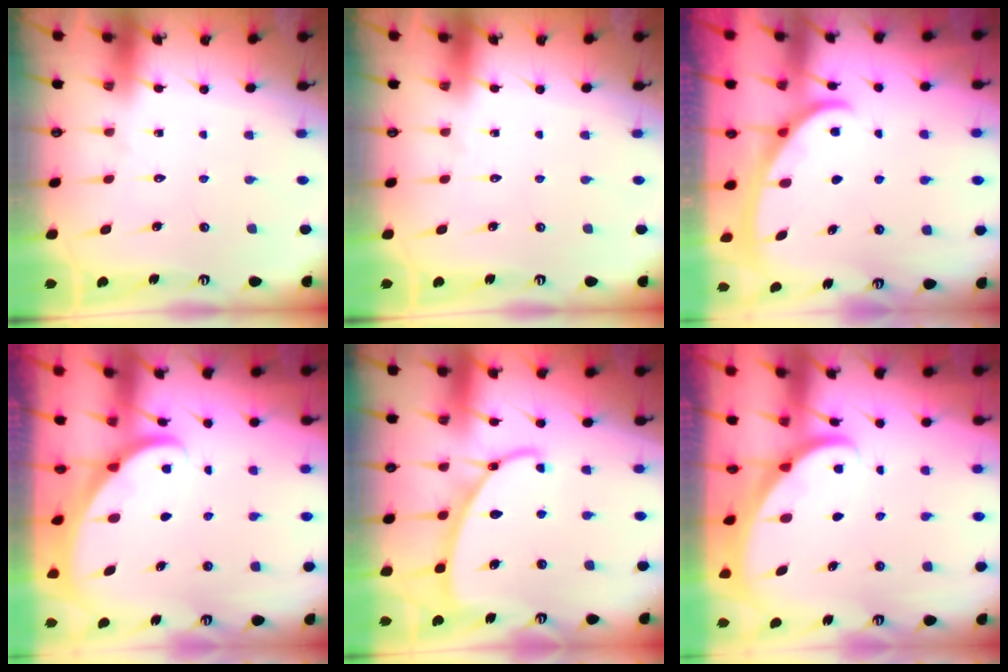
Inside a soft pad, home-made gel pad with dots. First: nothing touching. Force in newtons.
{"total": 0.0}
{"total": 2.9, "press": 2.9, "slide": 0.3}
{"total": 2.4, "press": 2.4, "slide": 0.2}
{"total": 9.0, "press": 9.0, "slide": 0.5}
{"total": 2.4, "press": 2.4, "slide": 0.2}